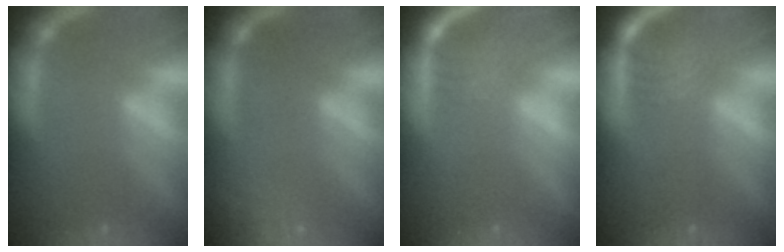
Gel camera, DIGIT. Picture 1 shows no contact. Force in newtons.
{"total": 3.5}
{"total": 3.9}
{"total": 5.0}